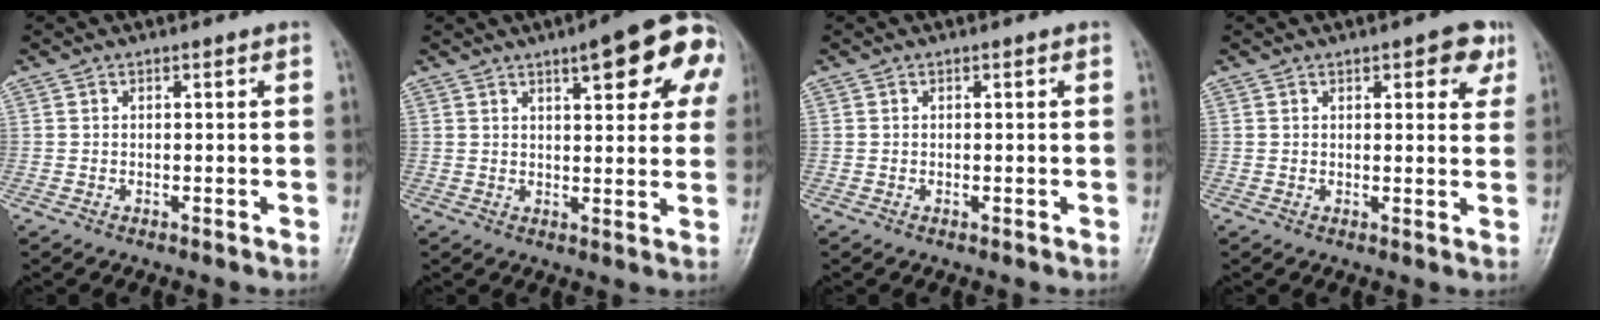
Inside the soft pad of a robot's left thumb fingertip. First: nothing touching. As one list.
[{"total": 14.8, "force": [6.5, 5.0, 12.3], "torque": [-0.121, -0.002, 0.074]}, {"total": 0.5, "force": [0.0, 0.2, 0.5], "torque": [-0.006, 0.007, 0.003]}, {"total": 5.5, "force": [2.8, 2.3, 4.1], "torque": [-0.024, -0.008, 0.027]}]